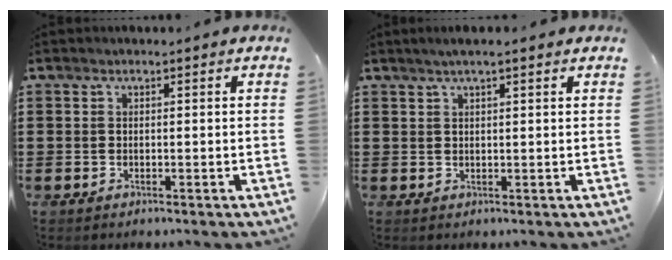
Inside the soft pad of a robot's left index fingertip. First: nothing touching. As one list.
[{"total": 2.3, "force": [1.5, 0.2, 1.7], "torque": [-0.034, 0.003, 0.027]}]